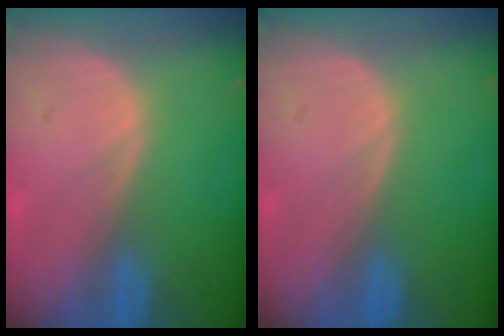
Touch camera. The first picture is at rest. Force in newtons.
{"total": 0.0}